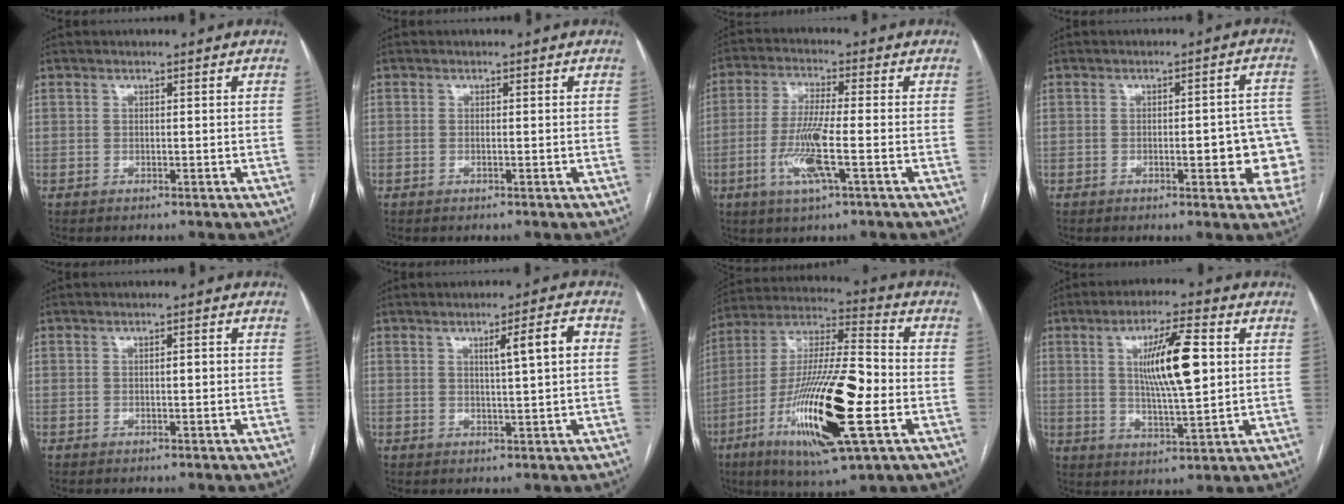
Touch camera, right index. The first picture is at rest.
{"total": 0.0}
{"total": 8.7, "force": [-2.7, 0.3, 8.3], "torque": [-0.174, -0.009, -0.053]}
{"total": 9.3, "force": [-2.3, 2.8, 8.6], "torque": [-0.086, 0.022, -0.023]}
{"total": 1.0, "force": [-0.1, 0.3, 1.0], "torque": [-0.012, 0.003, -0.002]}
{"total": 5.2, "force": [1.3, -0.1, 5.1], "torque": [-0.076, 0.004, 0.020]}
{"total": 23.3, "force": [-7.1, 3.7, 21.9], "torque": [-0.425, -0.023, -0.119]}
{"total": 11.1, "force": [2.2, 1.5, 10.8], "torque": [-0.188, 0.002, 0.041]}